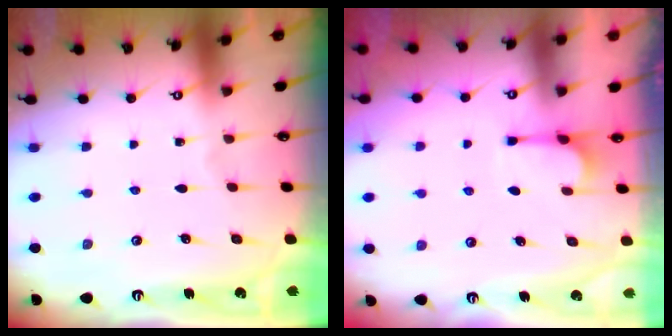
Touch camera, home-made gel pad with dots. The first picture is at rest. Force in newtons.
{"total": 2.0, "press": 1.7, "slide": 1.1}